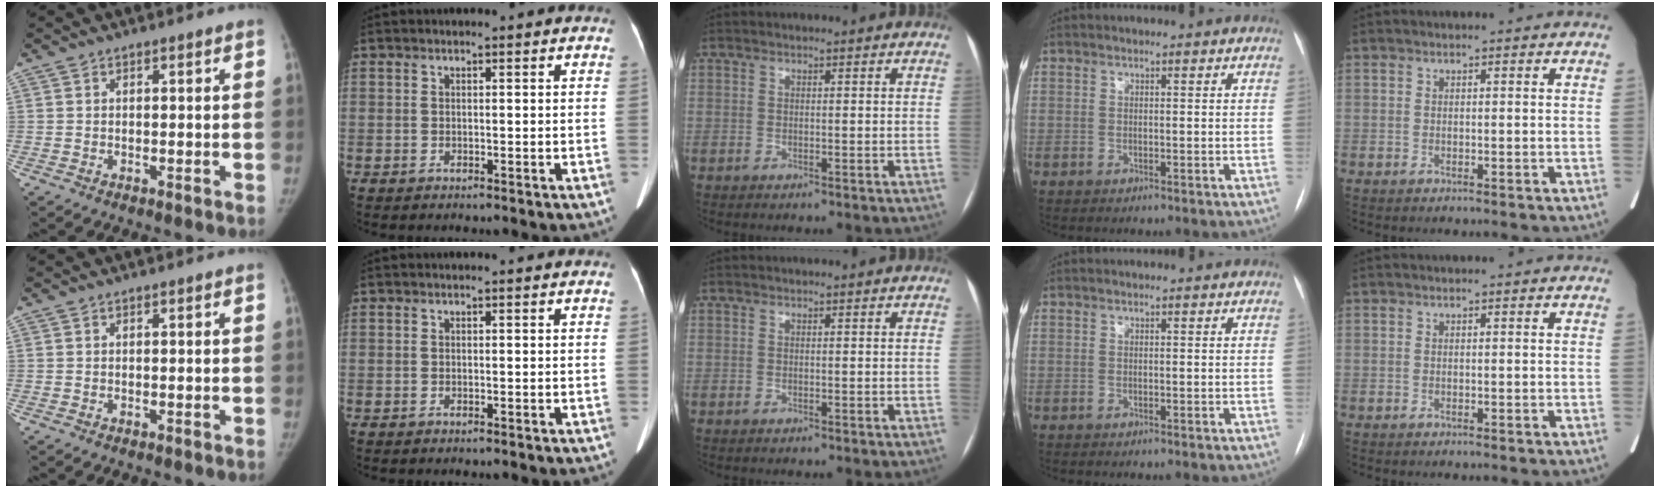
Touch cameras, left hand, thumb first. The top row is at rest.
{}